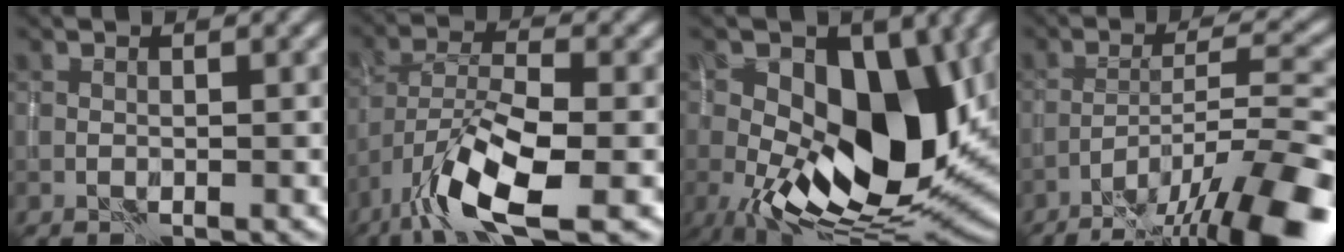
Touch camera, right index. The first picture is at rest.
{"total": 8.4, "force": [-4.6, 2.4, 6.7], "torque": [-0.129, 0.004, -0.090]}
{"total": 16.4, "force": [0.5, 8.9, 13.8], "torque": [-0.219, 0.015, -0.006]}
{"total": 12.3, "force": [-8.7, 1.7, 8.4], "torque": [-0.138, 0.000, -0.131]}